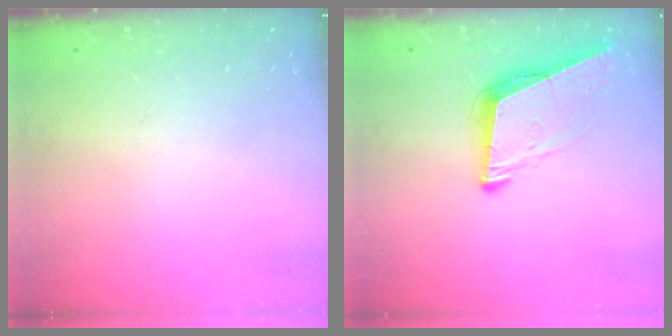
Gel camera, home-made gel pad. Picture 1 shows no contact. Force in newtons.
{"total": 9.1, "press": 8.4, "slide": 3.5}